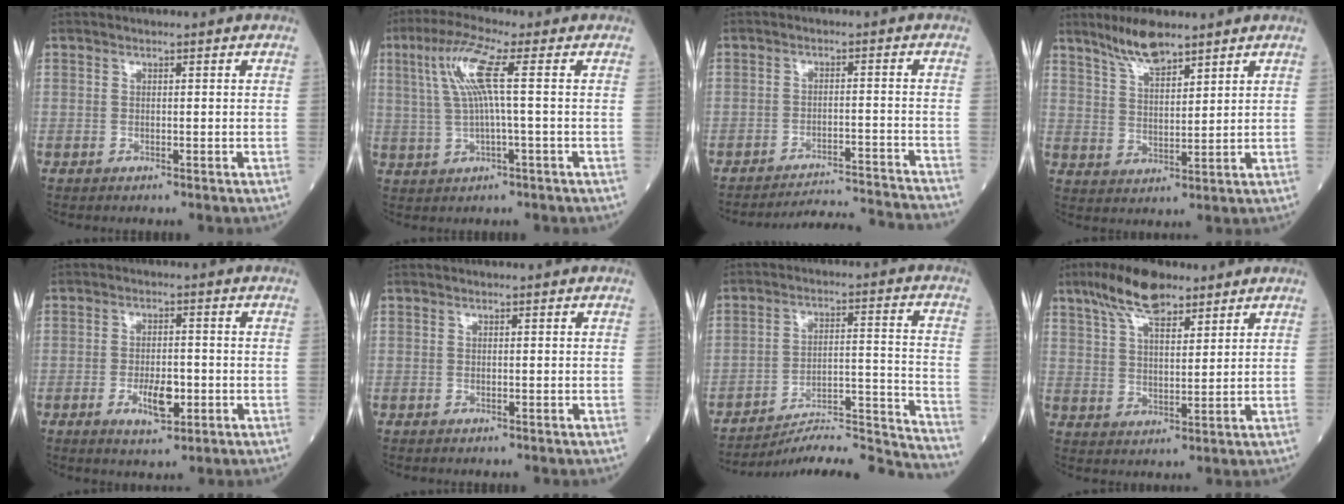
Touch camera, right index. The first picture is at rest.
{"total": 7.7, "force": [1.8, -0.3, 7.5], "torque": [-0.161, 0.018, 0.040]}
{"total": 13.1, "force": [-12.9, -2.3, 1.1], "torque": [0.000, -0.010, -0.179]}
{"total": 6.8, "force": [5.5, 1.2, 3.7], "torque": [-0.080, 0.002, 0.109]}
{"total": 5.2, "force": [-1.7, 2.0, 4.4], "torque": [-0.079, -0.002, -0.024]}
{"total": 0.0}
{"total": 18.9, "force": [-18.5, -2.0, 3.1], "torque": [-0.029, 0.022, -0.270]}
{"total": 9.6, "force": [6.8, 3.1, 6.1], "torque": [-0.120, 0.018, 0.124]}